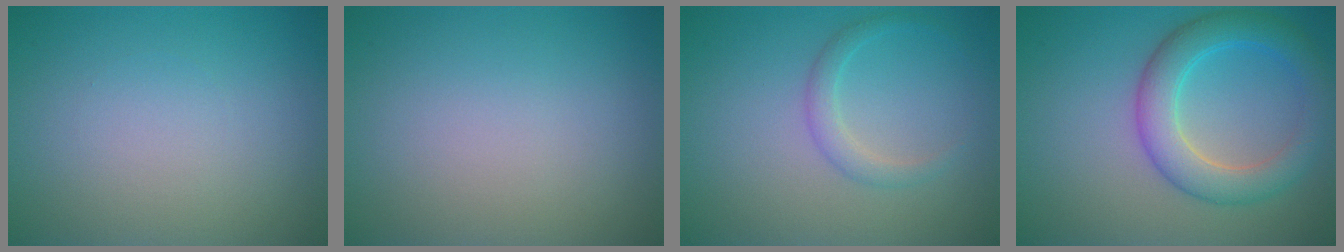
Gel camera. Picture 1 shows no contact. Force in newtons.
{"total": 0.0}
{"total": 1.7, "press": 1.7, "slide": 0.1}
{"total": 5.2, "press": 5.2, "slide": 0.1}